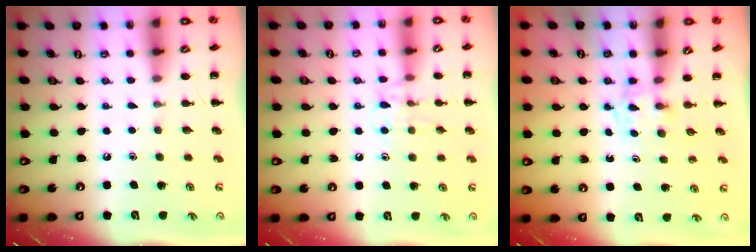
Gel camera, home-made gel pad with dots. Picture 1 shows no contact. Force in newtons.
{"total": 8.9, "press": 8.8, "slide": 1.1}
{"total": 2.7, "press": 2.5, "slide": 1.0}